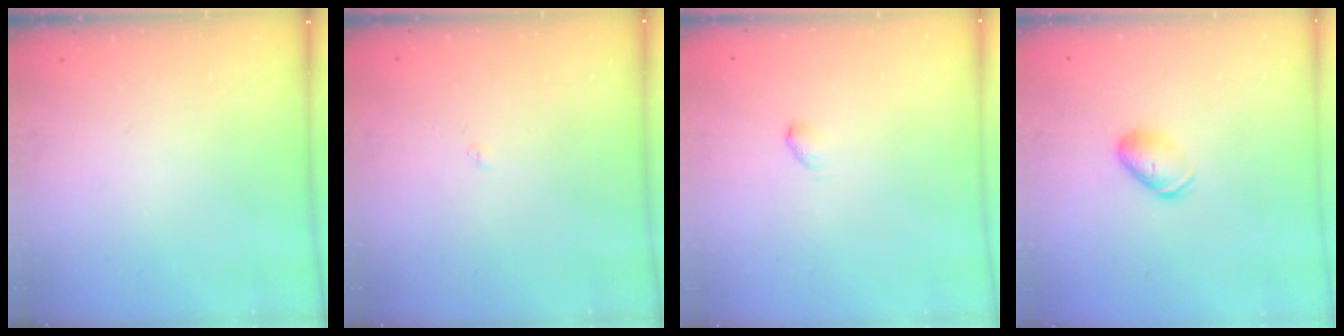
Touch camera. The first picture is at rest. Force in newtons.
{"total": 1.7, "press": 1.7, "slide": 0.3}
{"total": 2.9, "press": 2.9, "slide": 0.4}
{"total": 7.2, "press": 7.2, "slide": 0.8}